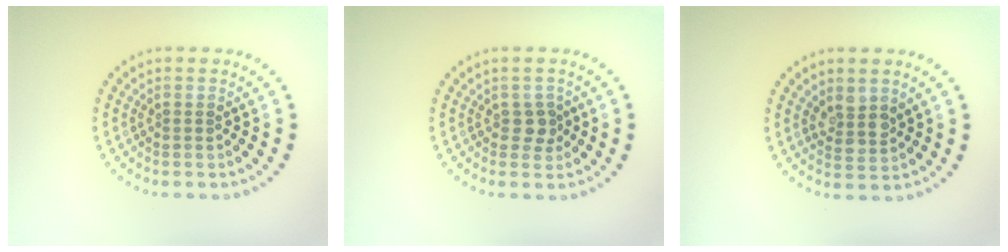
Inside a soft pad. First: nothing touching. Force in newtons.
{"total": 1.5, "press": 1.3, "slide": 0.7}
{"total": 2.4, "press": 2.2, "slide": 1.1}